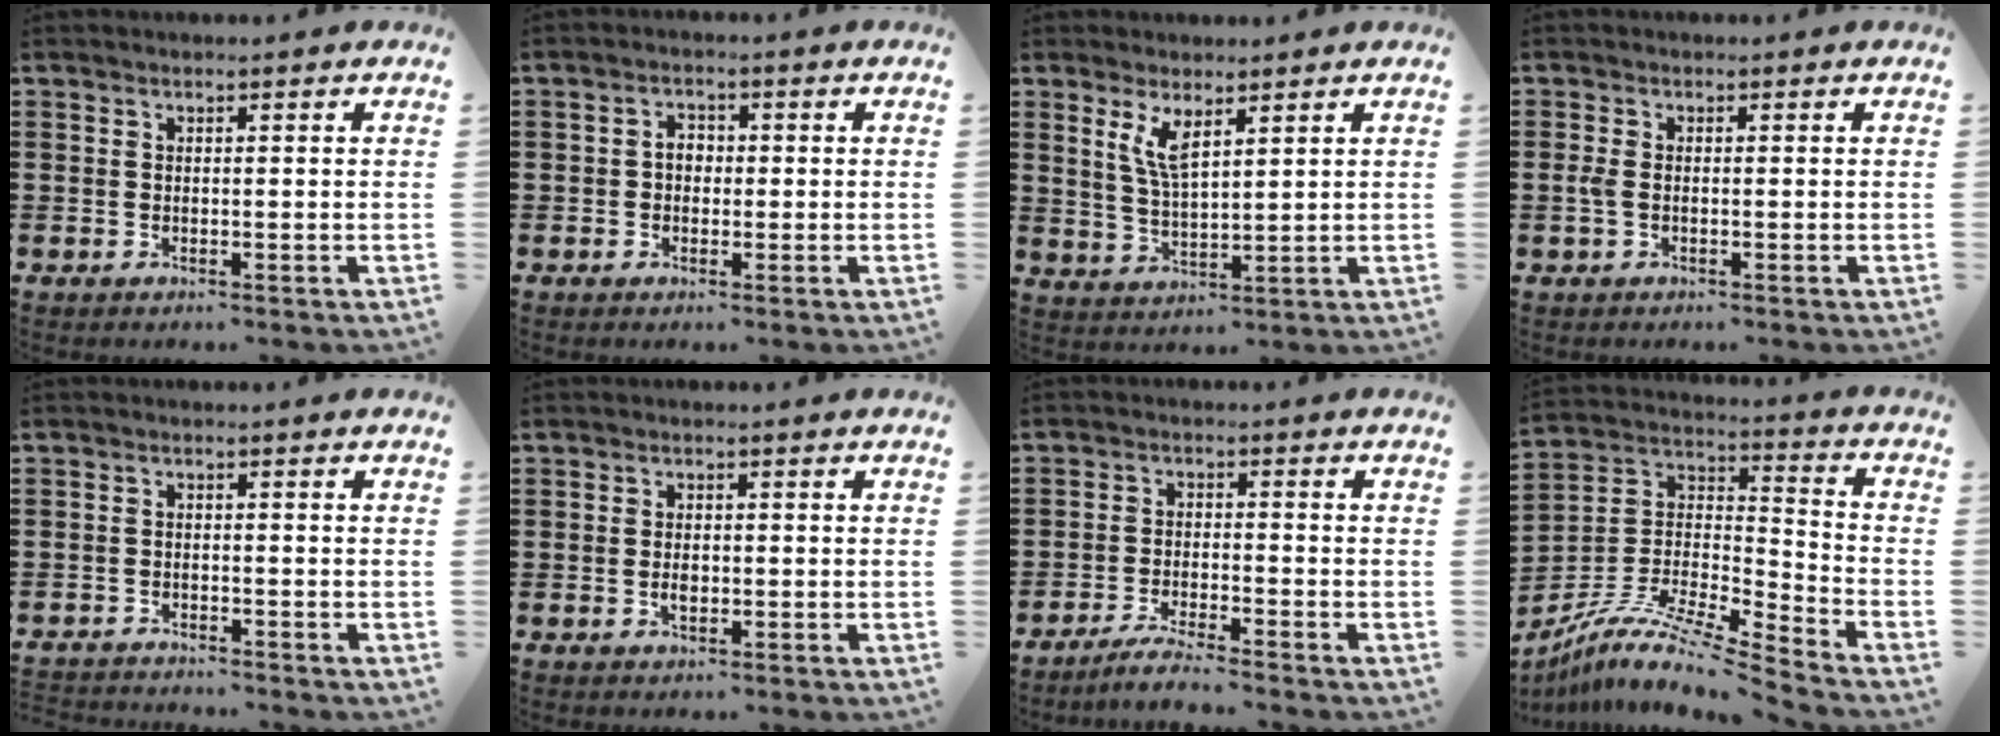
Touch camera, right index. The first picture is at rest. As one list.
[{"total": 2.2, "force": [-0.3, 1.6, 1.5], "torque": [-0.030, 0.006, -0.007]}, {"total": 5.0, "force": [2.7, 1.5, 3.9], "torque": [-0.083, 0.002, 0.048]}, {"total": 1.7, "force": [-0.3, 0.8, 1.5], "torque": [-0.044, -0.004, -0.011]}, {"total": 1.8, "force": [-1.8, 0.1, -0.1], "torque": [-0.003, 0.002, -0.039]}, {"total": 1.8, "force": [-0.3, 1.0, 1.5], "torque": [-0.029, 0.002, -0.006]}, {"total": 3.5, "force": [-3.4, -0.3, 1.0], "torque": [-0.018, 0.000, -0.066]}, {"total": 10.6, "force": [-8.6, 1.1, 6.1], "torque": [-0.125, 0.002, -0.175]}]